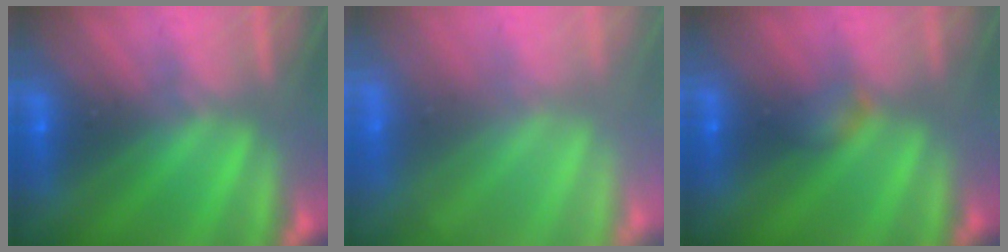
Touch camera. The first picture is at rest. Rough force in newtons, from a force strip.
{"total": 8.9}
{"total": 2.2}